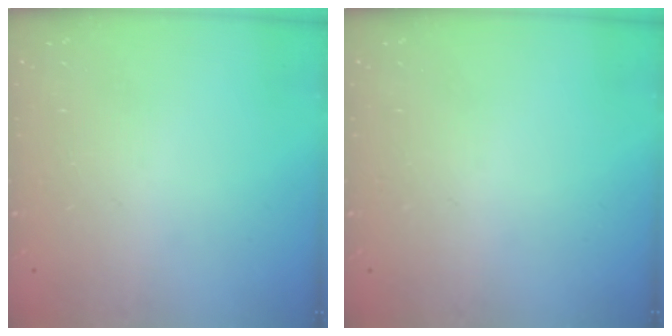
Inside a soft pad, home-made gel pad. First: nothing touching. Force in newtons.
{"total": 0.0}